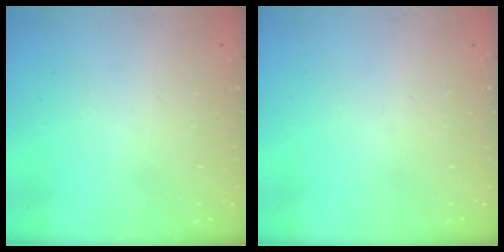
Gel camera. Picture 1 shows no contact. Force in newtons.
{"total": 0.0}